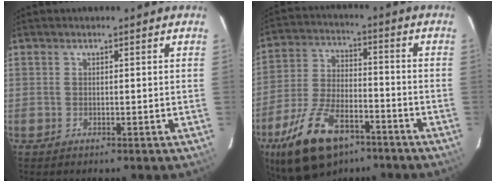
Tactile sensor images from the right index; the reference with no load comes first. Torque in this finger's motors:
{"motor_torque": [1.05, -1.09, 0.78, 0.17]}